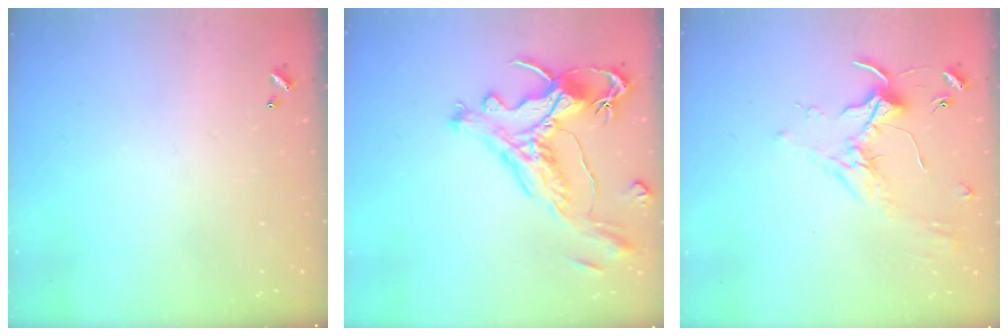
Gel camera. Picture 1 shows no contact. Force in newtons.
{"total": 2.1, "press": 1.6, "slide": 1.3}
{"total": 1.7, "press": 1.6, "slide": 0.4}